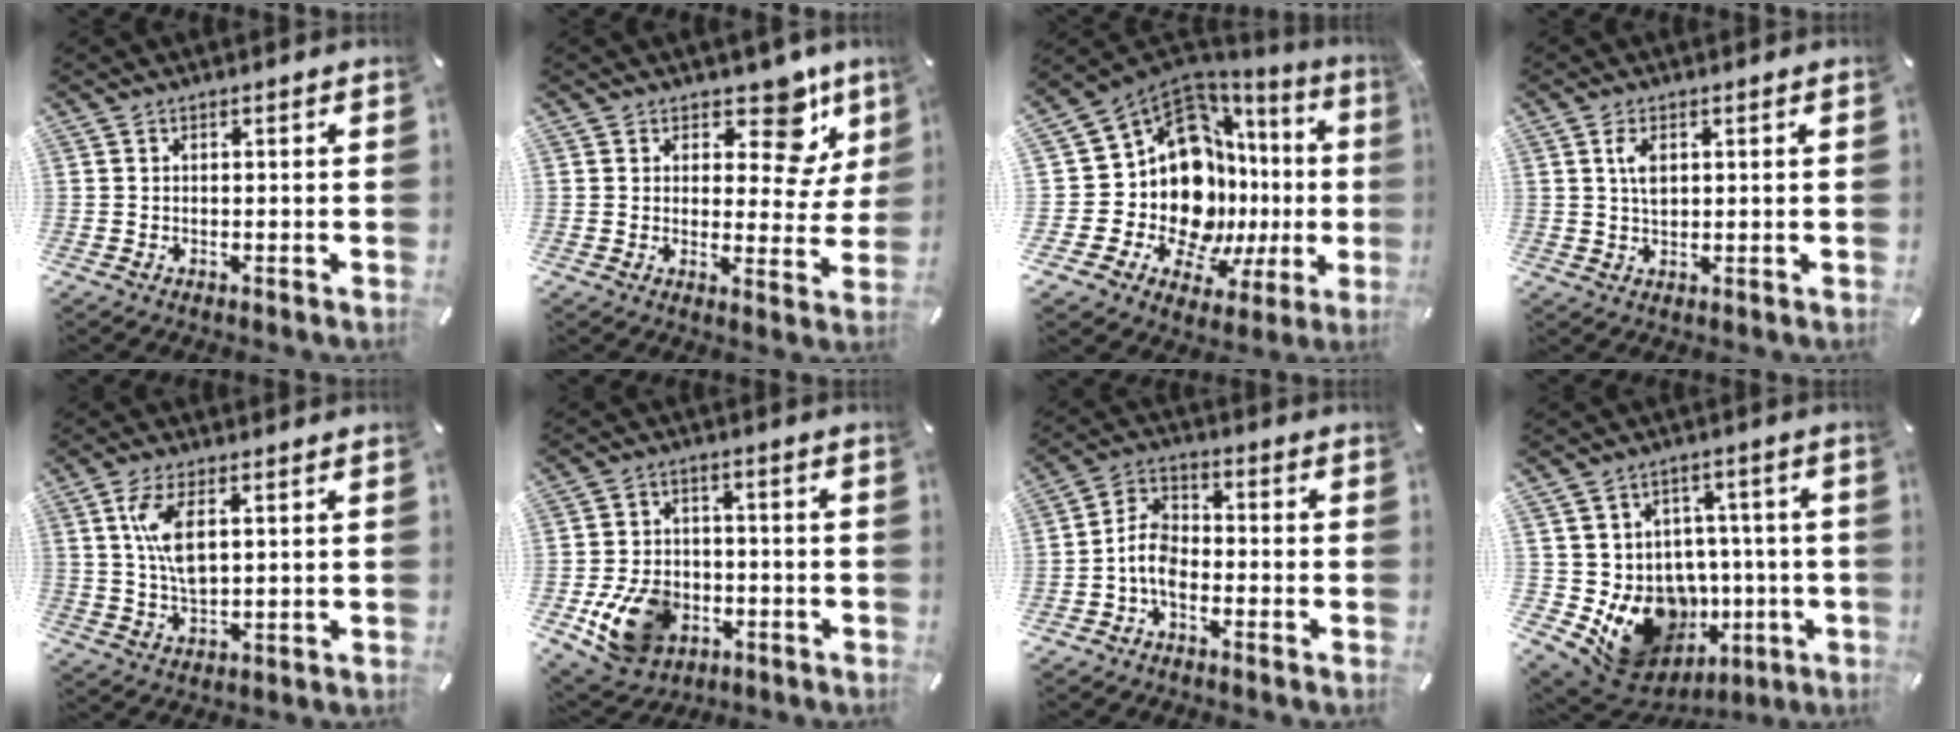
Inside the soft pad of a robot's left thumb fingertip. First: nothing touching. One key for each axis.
{"total": 11.7, "fx": 7.4, "fy": 5.7, "fz": 7.1, "tx": -0.081, "ty": -0.057, "tz": 0.125}
{"total": 22.6, "fx": 0.7, "fy": 16.0, "fz": 15.9, "tx": -0.290, "ty": -0.071, "tz": 0.046}
{"total": 4.0, "fx": 1.2, "fy": 2.2, "fz": 3.1, "tx": -0.068, "ty": 0.000, "tz": 0.016}
{"total": 8.3, "fx": 2.6, "fy": 3.8, "fz": 6.9, "tx": -0.147, "ty": -0.003, "tz": 0.042}
{"total": 12.8, "fx": -4.3, "fy": 9.8, "fz": 7.1, "tx": -0.151, "ty": 0.023, "tz": -0.071}
{"total": 7.2, "fx": -3.1, "fy": 4.4, "fz": 4.7, "tx": -0.102, "ty": 0.017, "tz": -0.060}
{"total": 15.3, "fx": -4.4, "fy": 13.0, "fz": 6.8, "tx": -0.106, "ty": -0.002, "tz": -0.045}